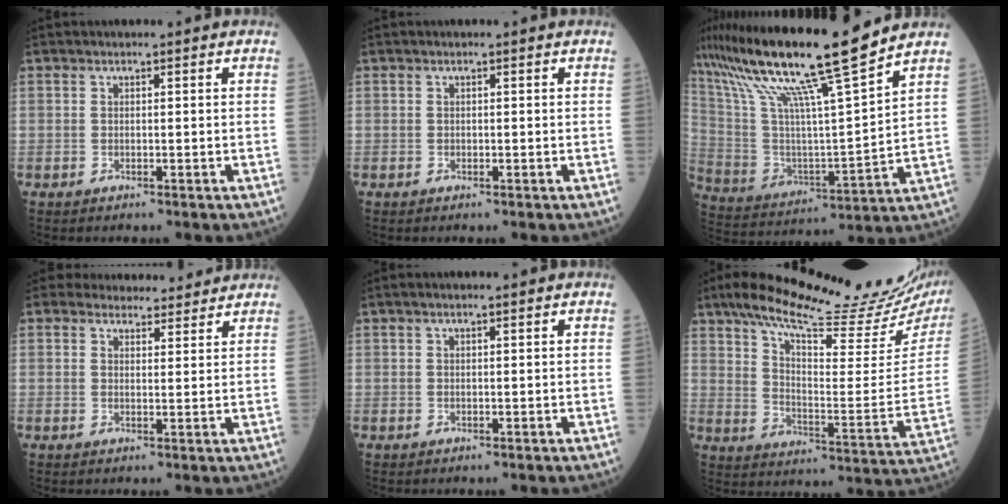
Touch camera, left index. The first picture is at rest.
{"total": 0.0}
{"total": 21.9, "force": [16.4, -0.3, 14.5], "torque": [-0.269, 0.012, 0.297]}
{"total": 8.0, "force": [7.6, 2.4, 0.6], "torque": [0.012, 0.010, 0.083]}
{"total": 1.9, "force": [1.4, 0.1, 1.3], "torque": [-0.025, 0.016, 0.021]}
{"total": 27.2, "force": [23.3, 2.6, 13.8], "torque": [-0.220, -0.051, 0.313]}